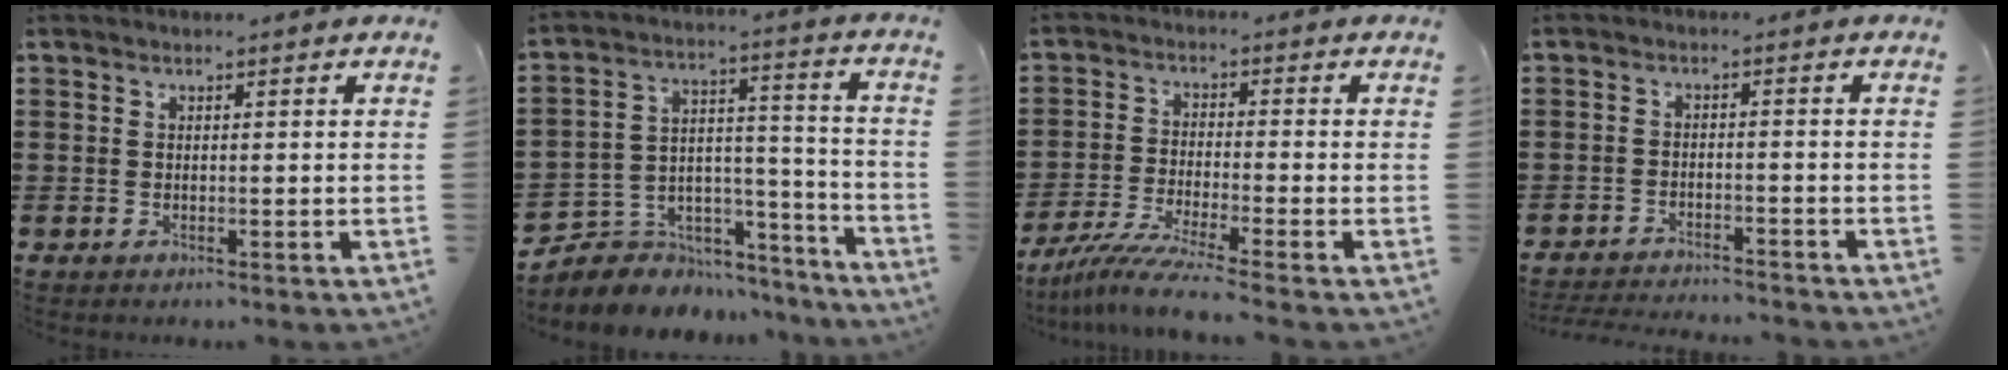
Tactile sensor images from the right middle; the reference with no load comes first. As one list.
[{"total": 5.0, "force": [-3.7, 3.4, -0.2], "torque": [-0.018, -0.002, -0.071]}, {"total": 5.6, "force": [-4.7, -0.7, 2.9], "torque": [-0.069, -0.026, -0.093]}, {"total": 2.9, "force": [-2.9, 0.0, 0.2], "torque": [-0.009, -0.002, -0.060]}]